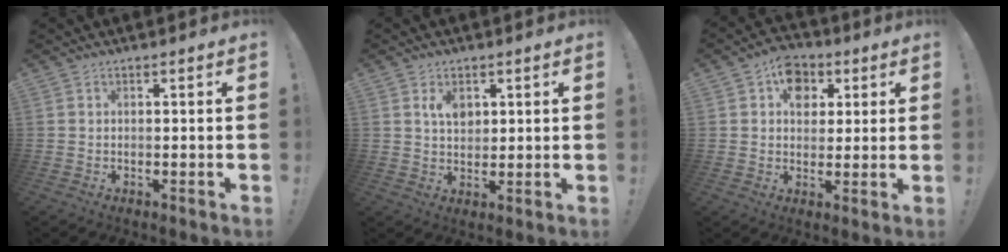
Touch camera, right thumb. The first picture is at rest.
{"total": 5.0, "force": [2.2, 3.5, 2.9], "torque": [-0.047, -0.004, 0.040]}
{"total": 9.7, "force": [3.7, 7.7, 4.6], "torque": [-0.062, -0.008, 0.070]}